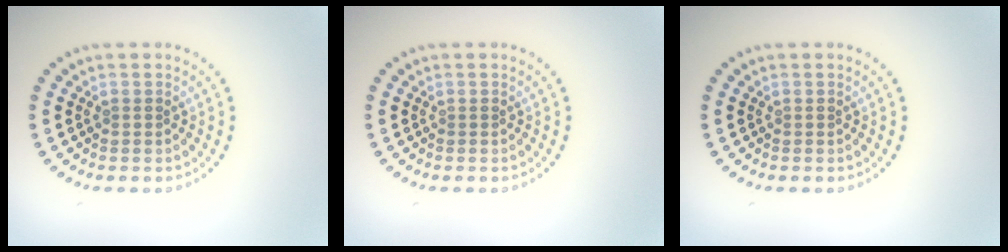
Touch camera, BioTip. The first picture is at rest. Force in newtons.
{"total": 0.0}
{"total": 0.0}